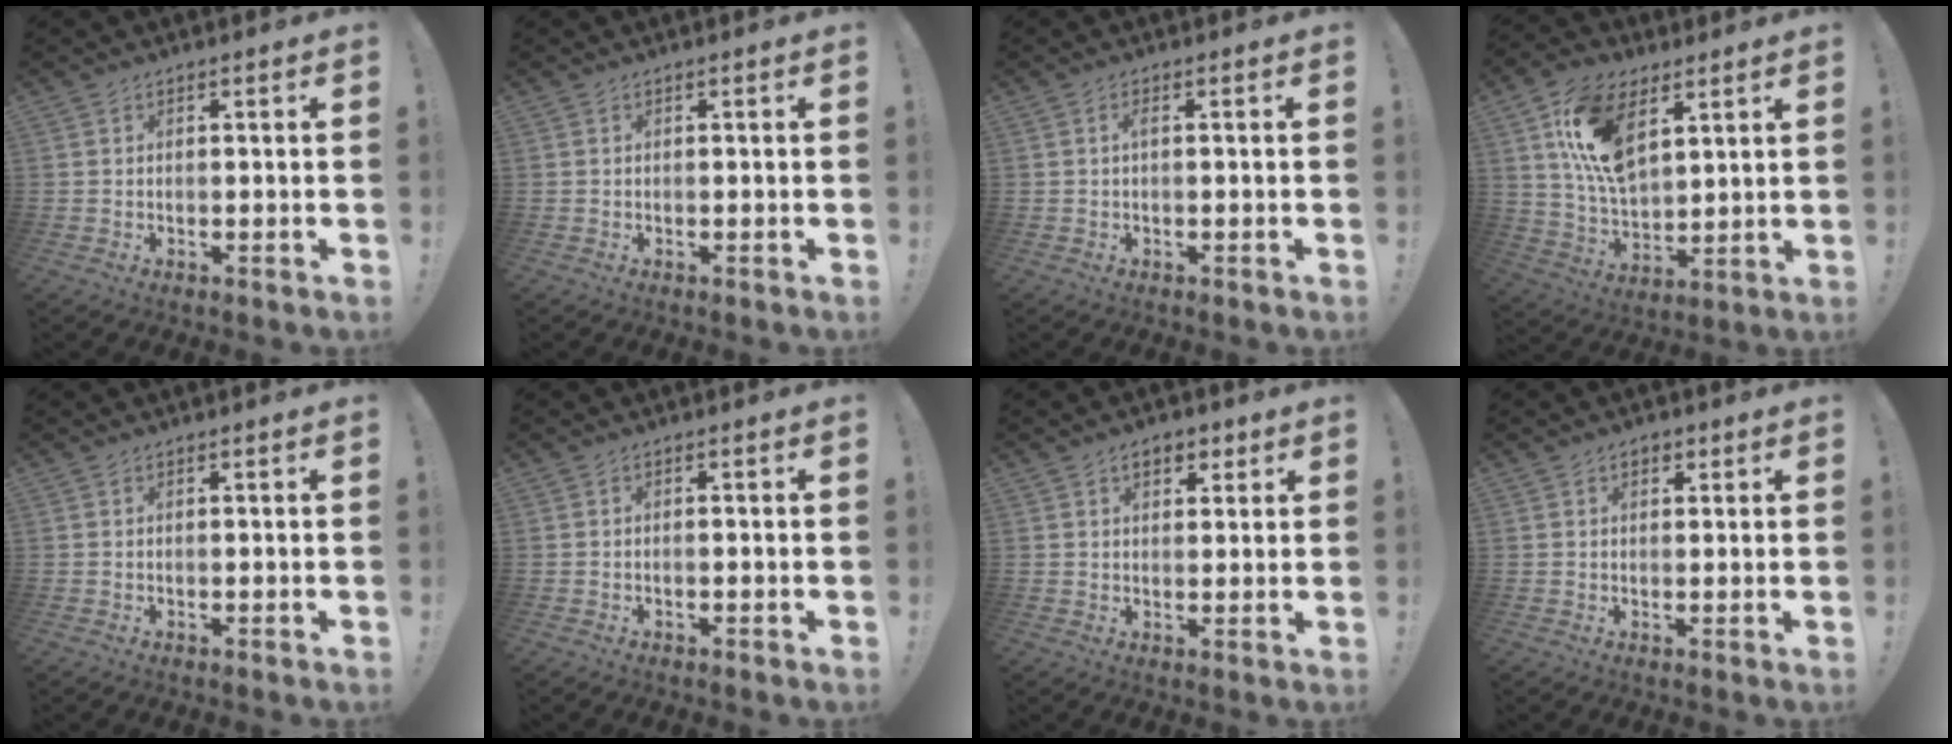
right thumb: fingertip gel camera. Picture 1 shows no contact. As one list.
[{"total": 0.0}, {"total": 1.4, "force": [-0.1, 0.2, 1.4], "torque": [-0.035, 0.006, -0.001]}, {"total": 17.3, "force": [7.9, 10.4, 11.4], "torque": [-0.224, -0.027, 0.146]}, {"total": 0.0}, {"total": 0.7, "force": [-0.6, 0.0, 0.3], "torque": [-0.008, 0.001, -0.010]}, {"total": 5.2, "force": [2.4, 3.5, 3.0], "torque": [-0.043, 0.004, 0.042]}, {"total": 2.4, "force": [0.9, 1.7, 1.4], "torque": [-0.021, 0.003, 0.015]}]